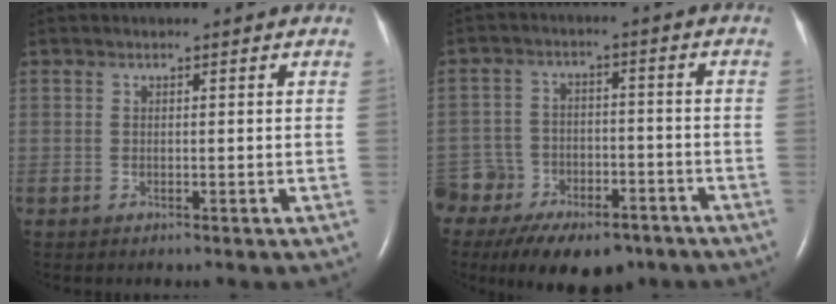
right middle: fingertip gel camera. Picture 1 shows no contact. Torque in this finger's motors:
{"motor_torque": [0.85, -0.96, 0.12, 0.06]}